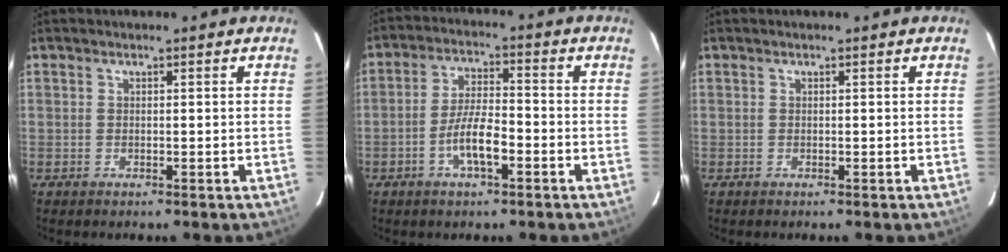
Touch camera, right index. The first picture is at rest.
{"total": 7.1, "force": [-3.1, 1.9, 6.1], "torque": [-0.123, 0.004, -0.054]}
{"total": 0.0}